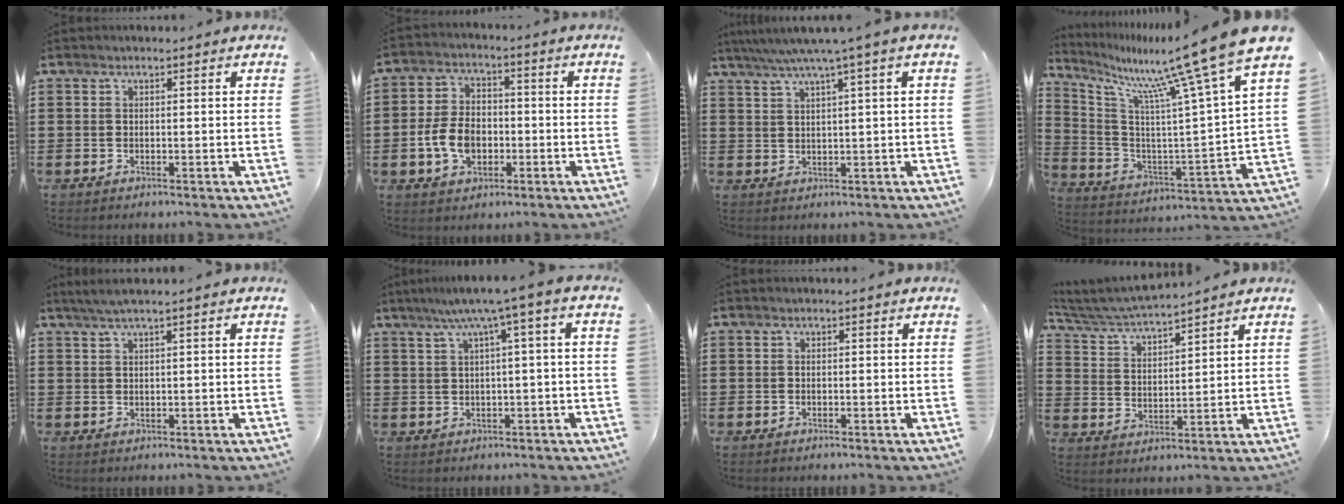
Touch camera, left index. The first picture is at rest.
{"total": 7.3, "force": [-1.9, 4.9, 5.0], "torque": [-0.119, 0.004, -0.040]}
{"total": 4.0, "force": [2.2, -0.7, 3.3], "torque": [-0.070, -0.008, 0.033]}
{"total": 14.6, "force": [11.9, -0.4, 8.5], "torque": [-0.180, -0.085, 0.184]}
{"total": 1.9, "force": [1.1, -0.2, 1.5], "torque": [-0.028, 0.000, 0.019]}
{"total": 5.0, "force": [1.3, -0.4, 4.8], "torque": [-0.095, -0.006, 0.015]}
{"total": 0.0}
{"total": 4.7, "force": [4.5, -0.2, 1.2], "torque": [-0.043, -0.028, 0.076]}